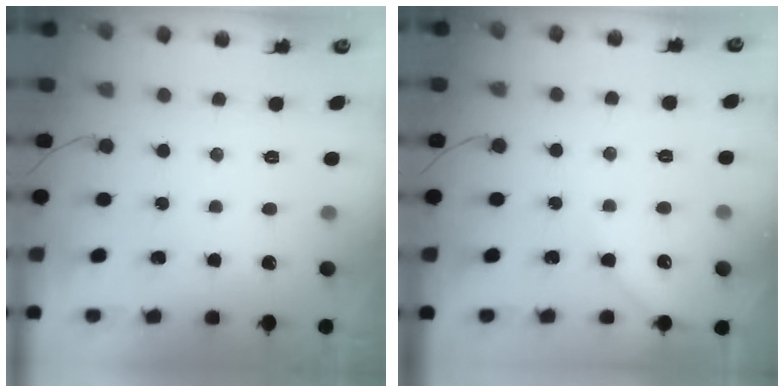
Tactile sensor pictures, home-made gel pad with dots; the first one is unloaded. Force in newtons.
{"total": 2.9, "press": 2.9, "slide": 0.4}